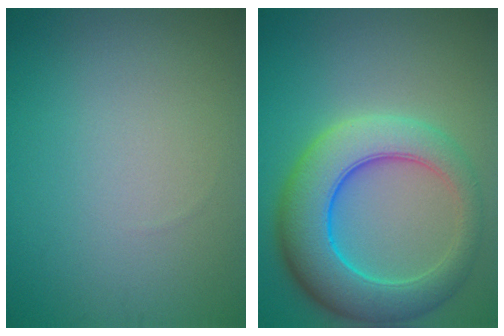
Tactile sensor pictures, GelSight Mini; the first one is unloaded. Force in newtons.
{"total": 8.4, "press": 8.4, "slide": 0.2}